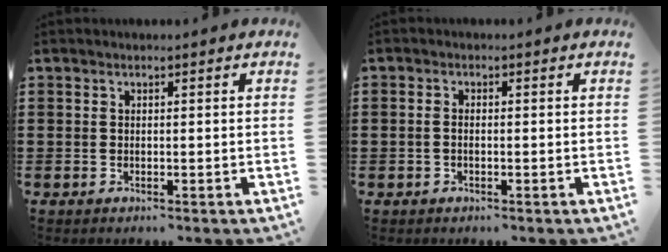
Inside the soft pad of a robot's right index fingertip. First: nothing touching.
{"total": 0.9, "force": [-0.3, 0.4, 0.8], "torque": [-0.016, -0.002, -0.006]}